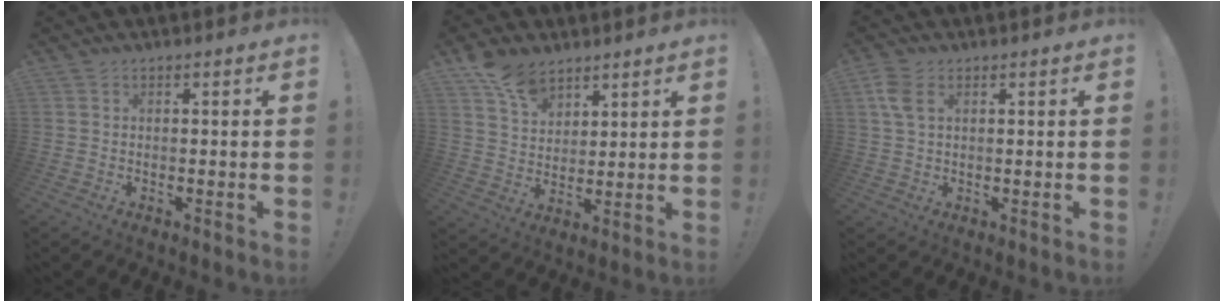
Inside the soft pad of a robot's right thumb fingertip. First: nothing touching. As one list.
[{"total": 10.6, "force": [7.0, 6.6, 4.4], "torque": [-0.068, -0.038, 0.134]}, {"total": 5.0, "force": [1.9, 2.8, 3.6], "torque": [-0.072, -0.001, 0.035]}]